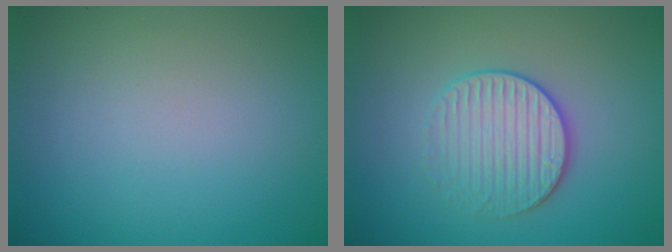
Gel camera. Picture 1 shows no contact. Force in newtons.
{"total": 3.3, "press": 3.1, "slide": 1.2}